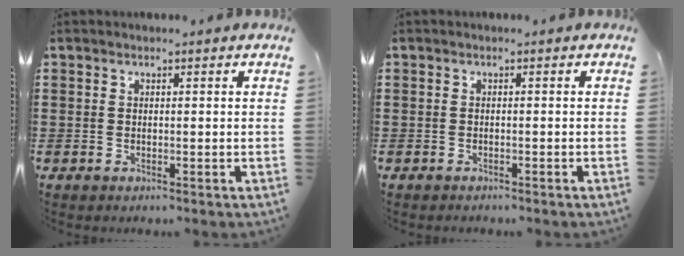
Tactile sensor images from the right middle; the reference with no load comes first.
{"total": 0.6, "force": [-0.6, 0.1, 0.0], "torque": [-0.001, 0.000, -0.014]}